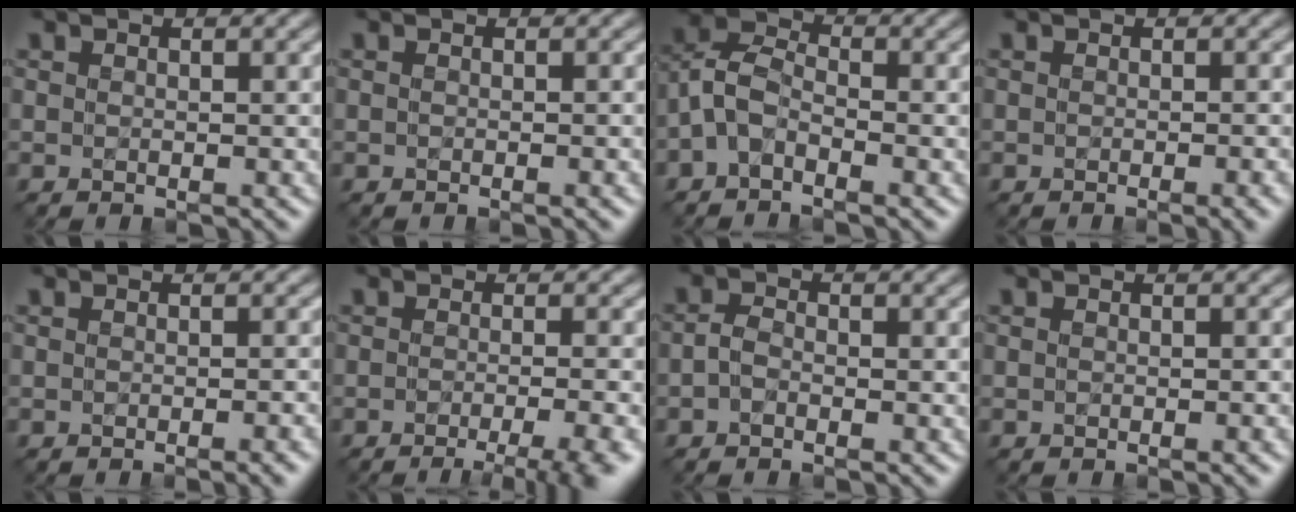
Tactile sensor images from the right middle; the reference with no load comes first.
{"total": 1.0, "force": [-0.4, 0.2, 0.9], "torque": [-0.008, 0.001, -0.007]}
{"total": 3.0, "force": [-1.7, 1.5, 1.9], "torque": [-0.052, 0.012, -0.040]}
{"total": 2.6, "force": [-0.7, 0.8, 2.3], "torque": [-0.013, 0.002, -0.004]}
{"total": 2.7, "force": [-0.9, 0.8, 2.4], "torque": [-0.009, 0.002, -0.006]}
{"total": 5.4, "force": [-2.7, 1.2, 4.5], "torque": [-0.042, -0.009, -0.029]}
{"total": 0.9, "force": [-0.7, 0.3, 0.4], "torque": [-0.019, 0.003, -0.013]}
{"total": 1.6, "force": [-0.5, 0.5, 1.4], "torque": [-0.009, 0.002, -0.005]}